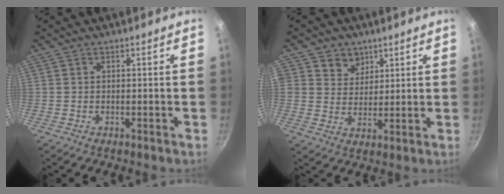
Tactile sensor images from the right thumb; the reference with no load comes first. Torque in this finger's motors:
{"motor_torque": [0.21, 0.78, 0.25, 0.11, 0.16]}